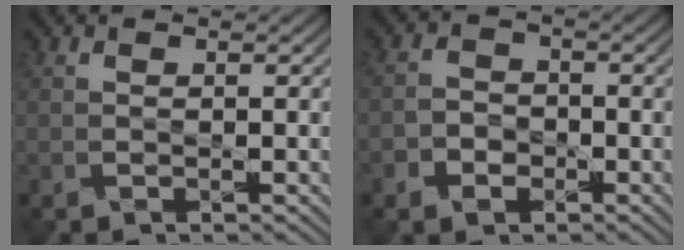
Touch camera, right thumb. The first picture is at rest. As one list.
[{"total": 3.1, "force": [-1.6, 2.4, 1.2], "torque": [-0.017, -0.001, -0.036]}]